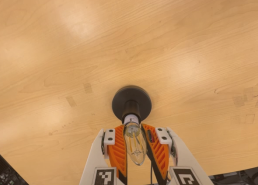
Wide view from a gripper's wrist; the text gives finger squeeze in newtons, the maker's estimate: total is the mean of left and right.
{"total": 18.3, "left": 16.7, "right": 19.8}